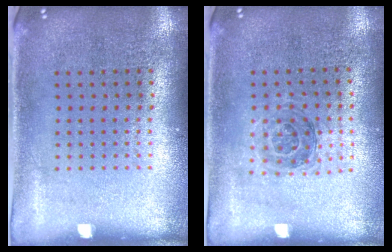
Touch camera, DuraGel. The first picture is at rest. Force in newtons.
{"total": 1.1, "press": 1.0, "slide": 0.3}